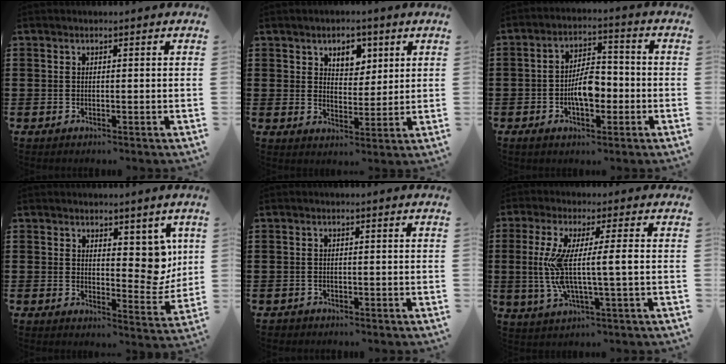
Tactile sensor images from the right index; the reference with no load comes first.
{"total": 4.7, "force": [2.8, 3.2, 2.0], "torque": [-0.038, 0.006, 0.046]}
{"total": 6.7, "force": [-1.6, 3.3, 5.6], "torque": [-0.095, 0.000, -0.036]}
{"total": 6.6, "force": [3.3, 3.9, 4.2], "torque": [-0.050, -0.015, 0.056]}
{"total": 0.7, "force": [-0.6, 0.3, -0.1], "torque": [0.000, 0.004, -0.016]}
{"total": 8.4, "force": [0.2, 0.3, 8.4], "torque": [-0.182, -0.016, -0.010]}